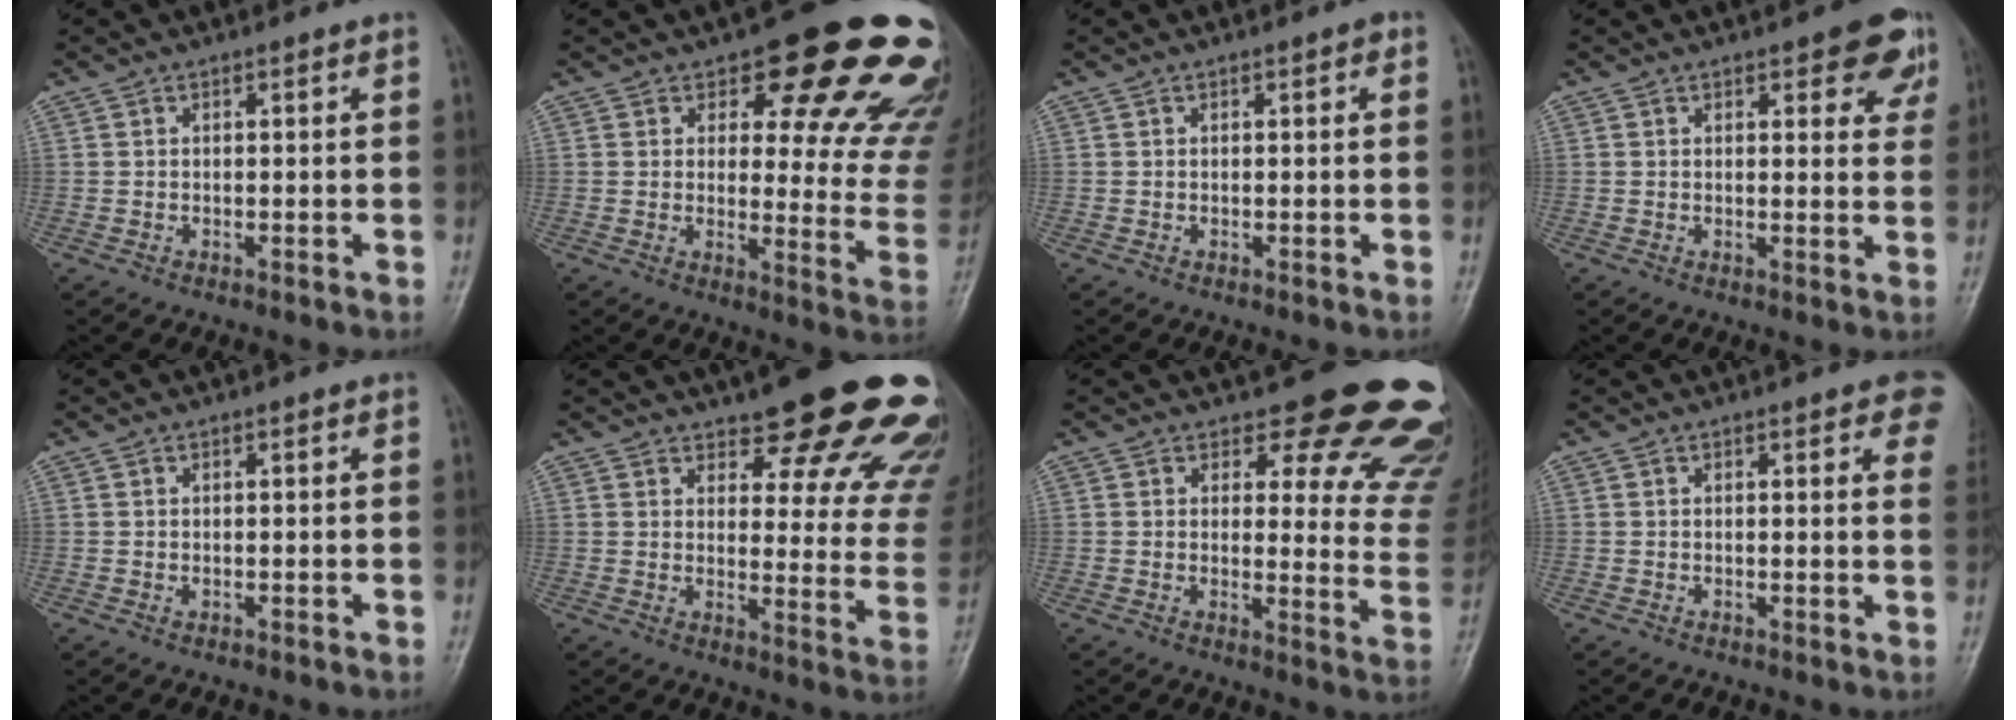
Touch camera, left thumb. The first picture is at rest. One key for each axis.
{"total": 21.6, "fx": 14.5, "fy": 8.2, "fz": 13.7, "tx": -0.114, "ty": -0.080, "tz": 0.167}
{"total": 0.9, "fx": 0.4, "fy": 0.4, "fz": 0.7, "tx": -0.006, "ty": 0.002, "tz": 0.001}
{"total": 7.4, "fx": 4.2, "fy": 3.1, "fz": 5.2, "tx": -0.024, "ty": -0.014, "tz": 0.044}
{"total": 0.7, "fx": 0.3, "fy": 0.4, "fz": 0.5, "tx": -0.004, "ty": 0.000, "tz": 0.003}
{"total": 21.9, "fx": 16.6, "fy": 6.6, "fz": 12.6, "tx": -0.105, "ty": -0.094, "tz": 0.195}
{"total": 18.1, "fx": 15.5, "fy": 6.2, "fz": 7.1, "tx": -0.021, "ty": -0.125, "tz": 0.157}
{"total": 7.1, "fx": 4.2, "fy": 2.2, "fz": 5.3, "tx": -0.035, "ty": -0.007, "tz": 0.039}